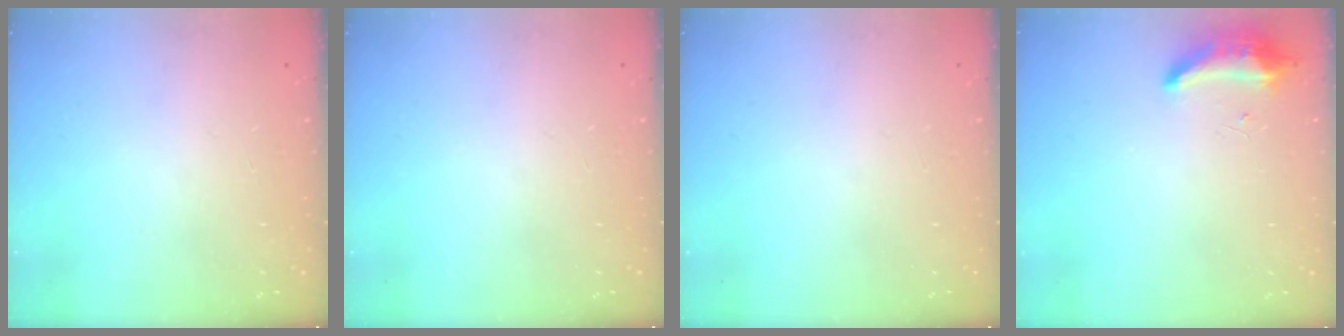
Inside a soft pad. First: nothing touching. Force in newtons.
{"total": 0.0}
{"total": 0.0}
{"total": 8.0, "press": 8.0, "slide": 0.4}